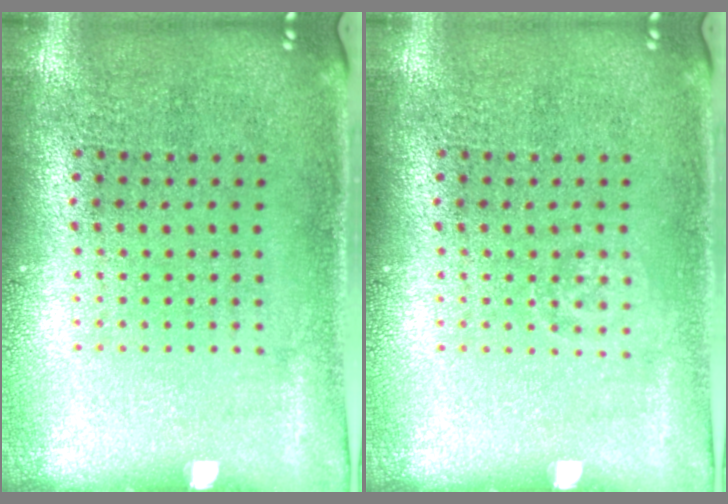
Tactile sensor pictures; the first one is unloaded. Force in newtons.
{"total": 0.8, "press": 0.7, "slide": 0.1}